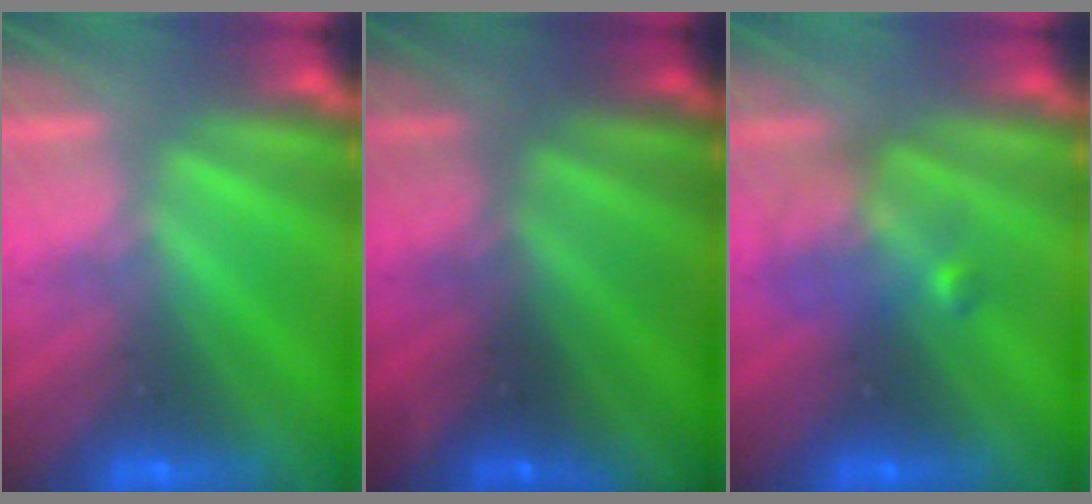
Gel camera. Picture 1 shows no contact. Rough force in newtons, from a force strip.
{"total": 2.4}
{"total": 2.4}